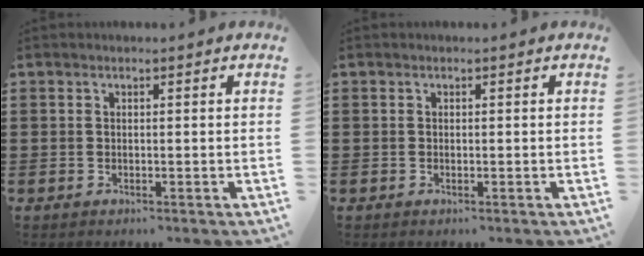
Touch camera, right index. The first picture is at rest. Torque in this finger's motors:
{"motor_torque": [0.42, 0.58, 0.02, 0.01]}